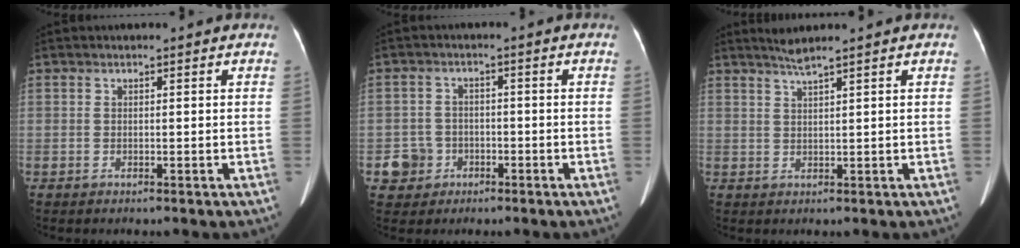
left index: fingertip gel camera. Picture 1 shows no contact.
{"total": 4.5, "force": [-1.9, 4.1, 0.2], "torque": [0.000, 0.012, -0.028]}
{"total": 2.3, "force": [1.9, -0.7, 1.1], "torque": [-0.023, 0.003, 0.039]}